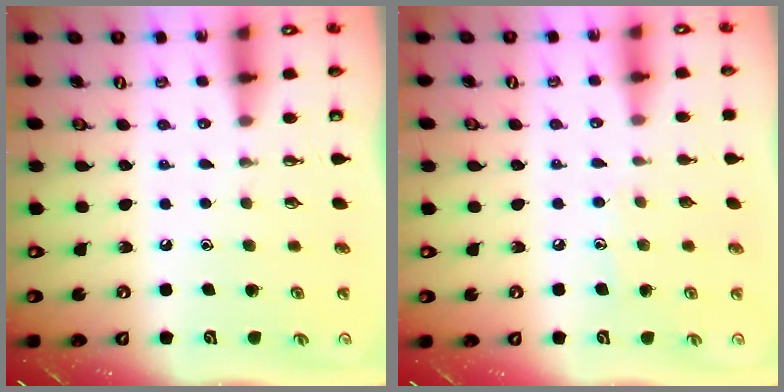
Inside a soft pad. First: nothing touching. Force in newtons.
{"total": 5.5, "press": 5.4, "slide": 0.5}